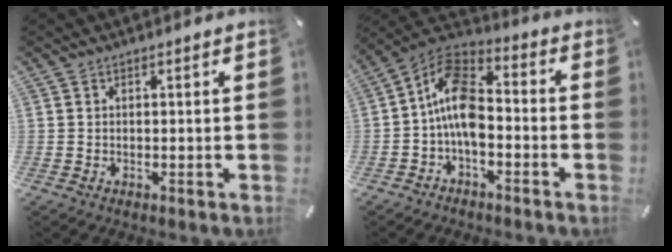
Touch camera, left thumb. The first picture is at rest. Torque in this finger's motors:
{"motor_torque": [-0.10, 1.65, 1.42, -0.16, 0.48]}